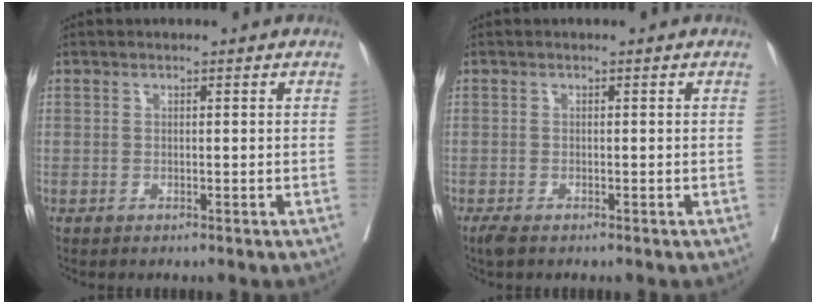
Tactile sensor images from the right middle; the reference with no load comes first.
{"total": 1.6, "force": [-1.2, 0.5, 1.0], "torque": [-0.023, -0.007, -0.021]}